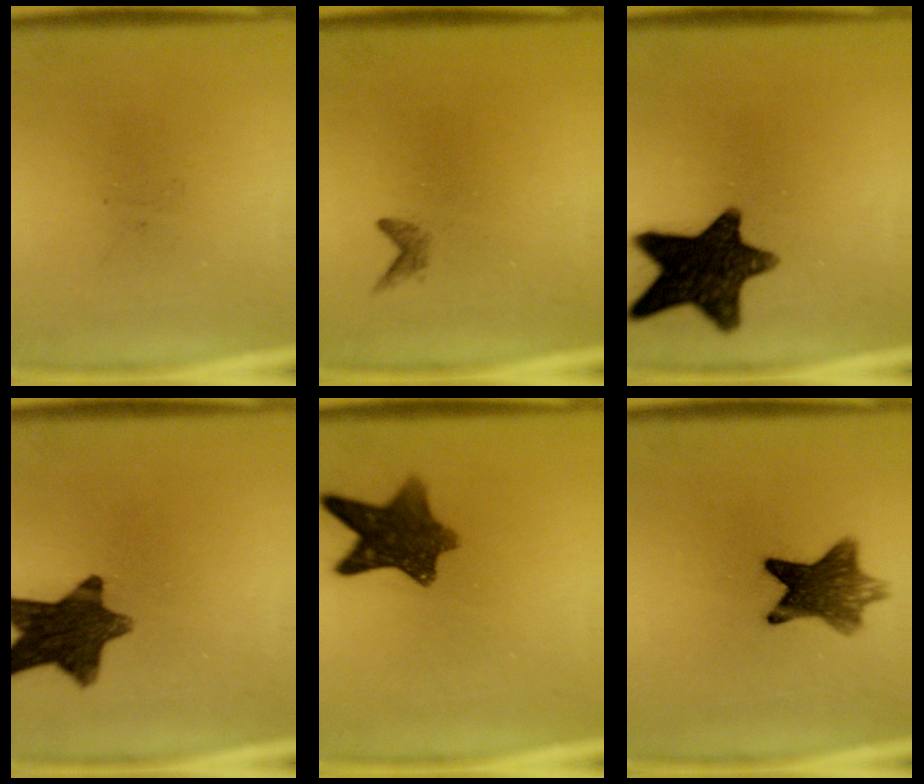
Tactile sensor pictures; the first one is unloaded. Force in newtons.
{"total": 0.9}
{"total": 14.6}
{"total": 11.8}
{"total": 9.3}
{"total": 8.9}